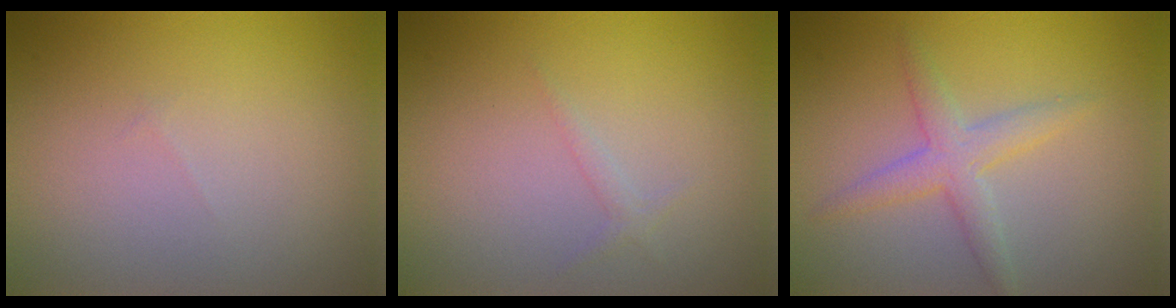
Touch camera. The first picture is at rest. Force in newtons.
{"total": 0.8, "press": 0.8, "slide": 0.1}
{"total": 2.7, "press": 2.7, "slide": 0.0}